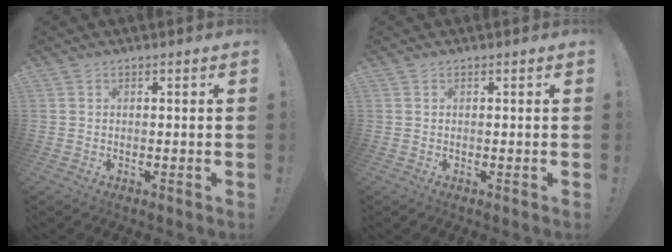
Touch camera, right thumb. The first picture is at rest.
{"total": 0.0}